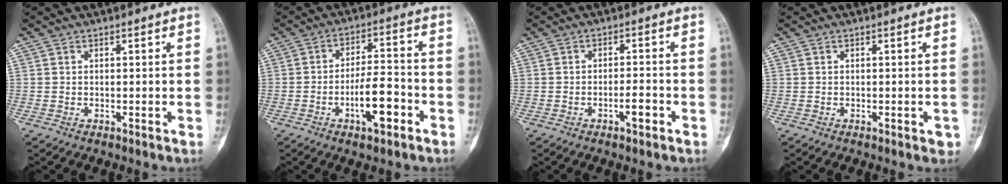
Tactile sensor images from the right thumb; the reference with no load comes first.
{"total": 9.2, "force": [-3.8, 3.4, 7.7], "torque": [-0.122, 0.030, -0.063]}
{"total": 3.3, "force": [-1.6, 1.0, 2.7], "torque": [-0.042, 0.013, -0.027]}
{"total": 1.2, "force": [-0.4, 0.6, 1.0], "torque": [-0.005, -0.001, -0.004]}